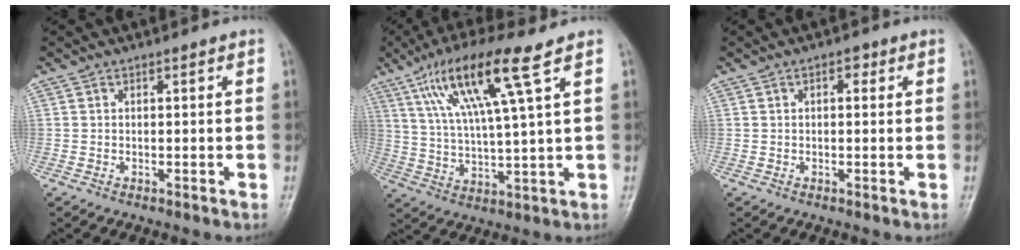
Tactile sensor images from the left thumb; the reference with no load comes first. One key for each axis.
{"total": 14.3, "fx": 7.1, "fy": 1.0, "fz": 12.4, "tx": -0.243, "ty": -0.014, "tz": 0.132}
{"total": 1.9, "fx": 0.7, "fy": 1.1, "fz": 1.3, "tx": -0.008, "ty": 0.003, "tz": 0.005}